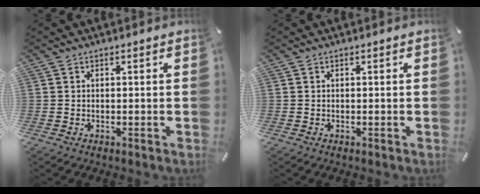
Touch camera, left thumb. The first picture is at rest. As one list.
[{"total": 0.0}]